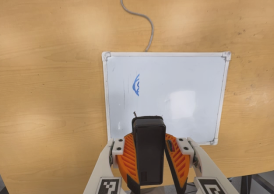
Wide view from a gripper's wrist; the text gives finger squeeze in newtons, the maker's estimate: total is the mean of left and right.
{"total": 8.4, "left": 8.9, "right": 7.9}